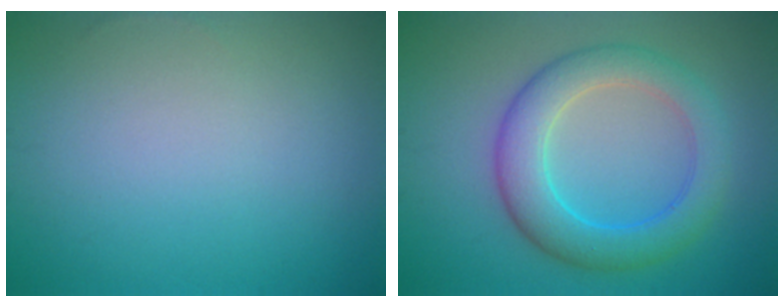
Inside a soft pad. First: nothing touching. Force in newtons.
{"total": 6.0, "press": 6.0, "slide": 0.1}